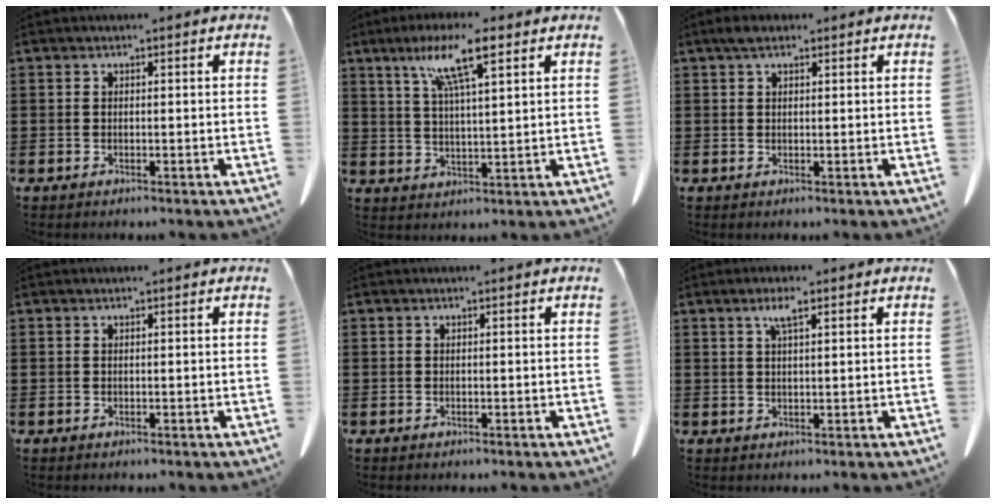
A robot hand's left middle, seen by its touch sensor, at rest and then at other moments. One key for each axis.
{"total": 8.9, "fx": 5.3, "fy": 1.1, "fz": 7.0, "tx": -0.141, "ty": 0.001, "tz": 0.086}
{"total": 2.0, "fx": 1.2, "fy": 0.8, "fz": 1.3, "tx": -0.029, "ty": 0.006, "tz": 0.021}
{"total": 0.0}
{"total": 0.0}
{"total": 3.0, "fx": 1.7, "fy": 0.6, "fz": 2.4, "tx": -0.052, "ty": 0.006, "tz": 0.028}